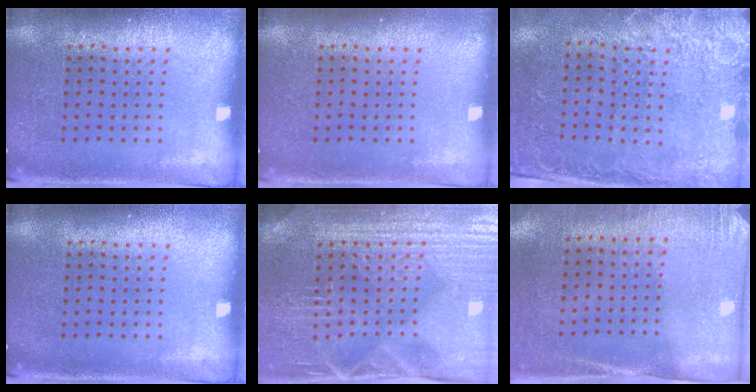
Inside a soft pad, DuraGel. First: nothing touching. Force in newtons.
{"total": 0.0}
{"total": 2.5, "press": 1.9, "slide": 1.6}
{"total": 0.0}
{"total": 4.3, "press": 4.2, "slide": 1.1}
{"total": 2.7, "press": 2.3, "slide": 1.3}